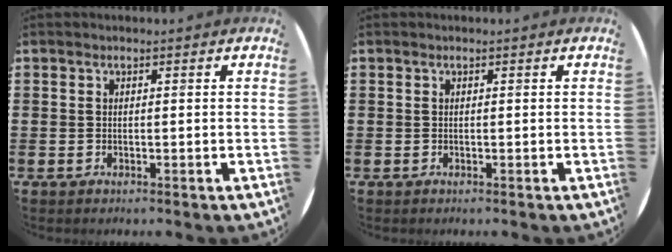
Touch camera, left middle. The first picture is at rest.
{"total": 0.0}